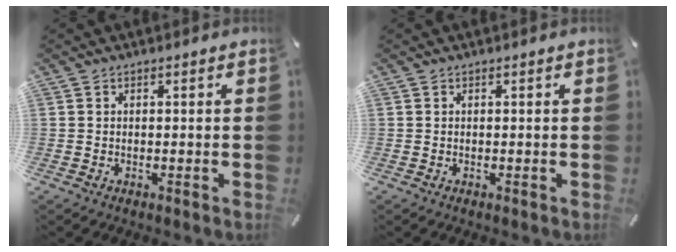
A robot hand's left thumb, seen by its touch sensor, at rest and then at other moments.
{"total": 0.0}